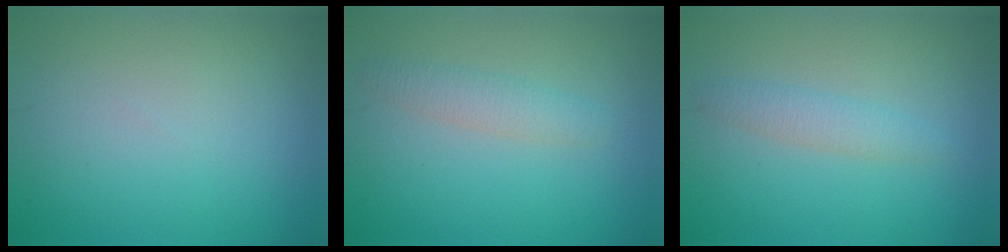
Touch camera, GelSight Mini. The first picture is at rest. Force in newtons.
{"total": 2.1, "press": 2.1, "slide": 0.1}
{"total": 2.0, "press": 2.0, "slide": 0.0}